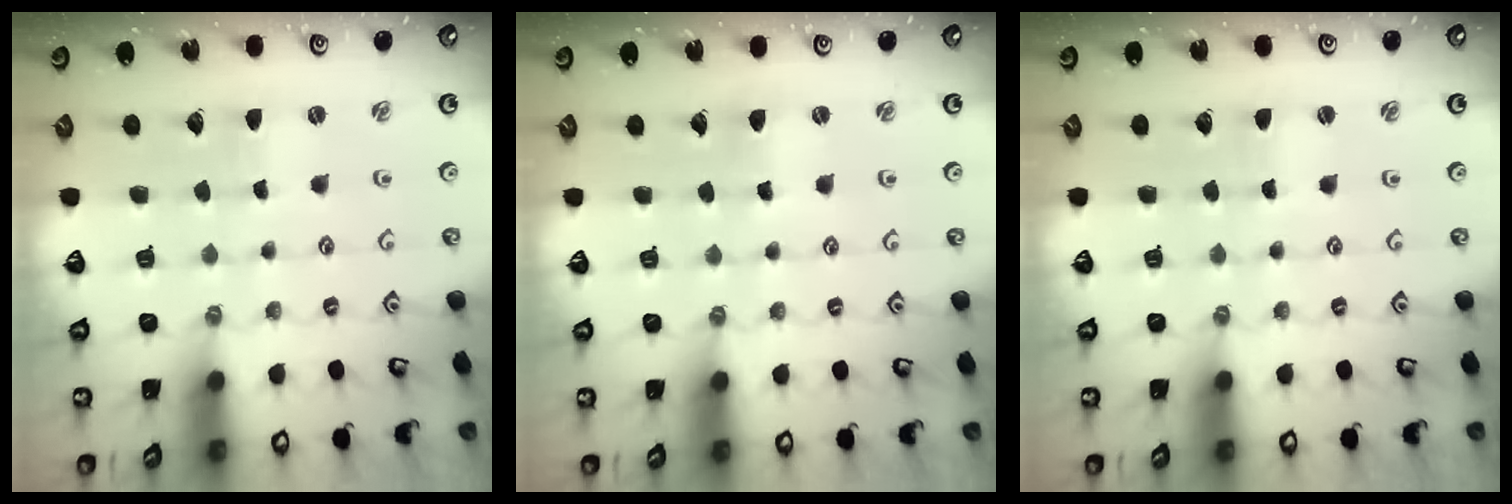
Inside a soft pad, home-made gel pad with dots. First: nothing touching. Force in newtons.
{"total": 2.0, "press": 2.0, "slide": 0.1}
{"total": 0.8, "press": 0.8, "slide": 0.0}